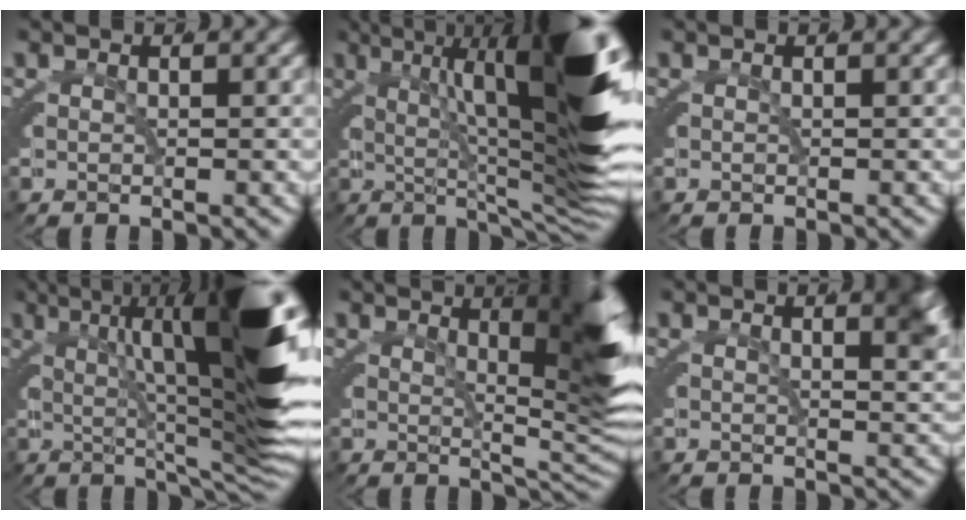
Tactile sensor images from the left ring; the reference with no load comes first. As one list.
[{"total": 20.8, "force": [3.5, 5.6, 19.7], "torque": [-0.232, 0.041, 0.037]}, {"total": 0.0}, {"total": 18.6, "force": [2.8, 4.7, 17.7], "torque": [-0.207, 0.040, 0.026]}, {"total": 10.9, "force": [2.0, 2.6, 10.4], "torque": [-0.090, 0.014, 0.031]}, {"total": 3.0, "force": [1.0, 0.4, 2.8], "torque": [-0.020, -0.002, 0.018]}]